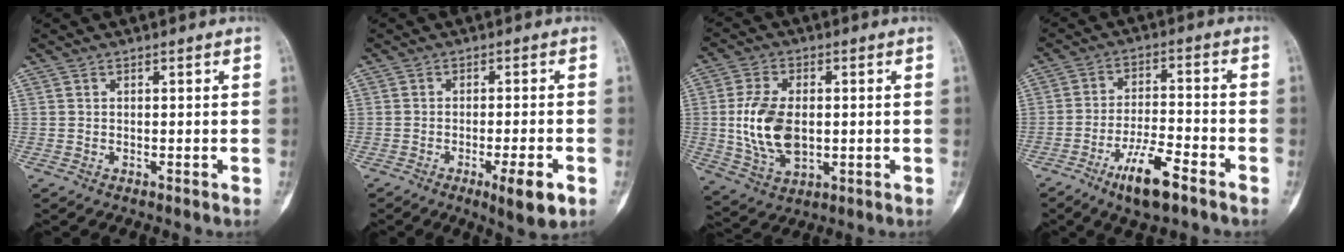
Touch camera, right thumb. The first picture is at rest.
{"total": 6.9, "force": [-3.1, 1.1, 6.0], "torque": [-0.093, 0.000, -0.042]}
{"total": 12.0, "force": [-0.1, 7.2, 9.6], "torque": [-0.185, -0.005, 0.006]}
{"total": 10.1, "force": [-6.2, 2.6, 7.6], "torque": [-0.139, 0.029, -0.106]}